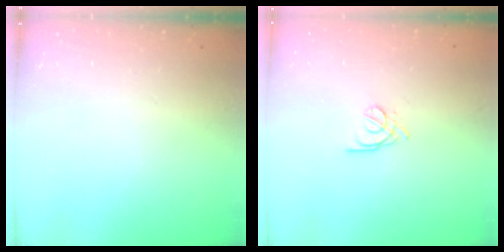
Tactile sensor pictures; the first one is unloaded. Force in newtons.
{"total": 1.6, "press": 1.5, "slide": 0.5}